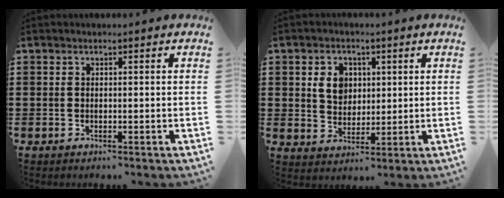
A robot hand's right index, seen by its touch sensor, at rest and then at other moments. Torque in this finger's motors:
{"motor_torque": [0.45, 0.08, 0.57, 0.07]}